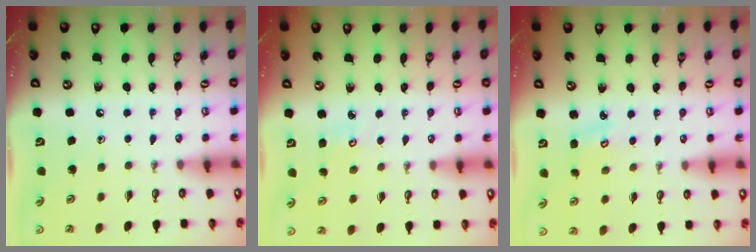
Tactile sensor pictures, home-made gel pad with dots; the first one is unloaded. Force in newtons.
{"total": 2.8, "press": 2.8, "slide": 0.3}
{"total": 2.7, "press": 2.7, "slide": 0.3}